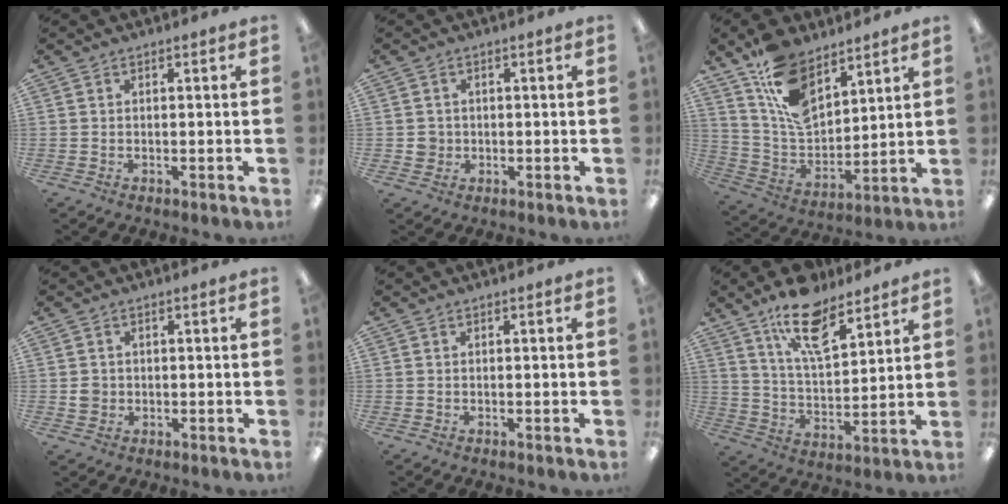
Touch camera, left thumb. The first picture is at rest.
{"total": 2.6, "force": [0.0, 2.5, 0.4], "torque": [-0.003, 0.001, -0.005]}
{"total": 14.3, "force": [8.6, 7.6, 8.5], "torque": [-0.174, -0.036, 0.165]}
{"total": 2.4, "force": [0.0, 2.2, 0.8], "torque": [-0.008, 0.001, -0.002]}
{"total": 0.0}
{"total": 14.8, "force": [10.3, 5.8, 8.8], "torque": [-0.146, -0.048, 0.179]}